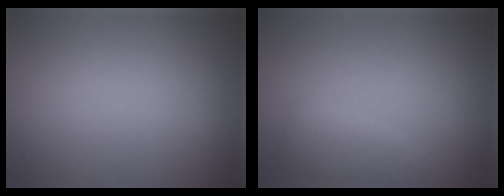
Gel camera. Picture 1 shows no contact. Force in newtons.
{"total": 1.9, "press": 1.9, "slide": 0.2}